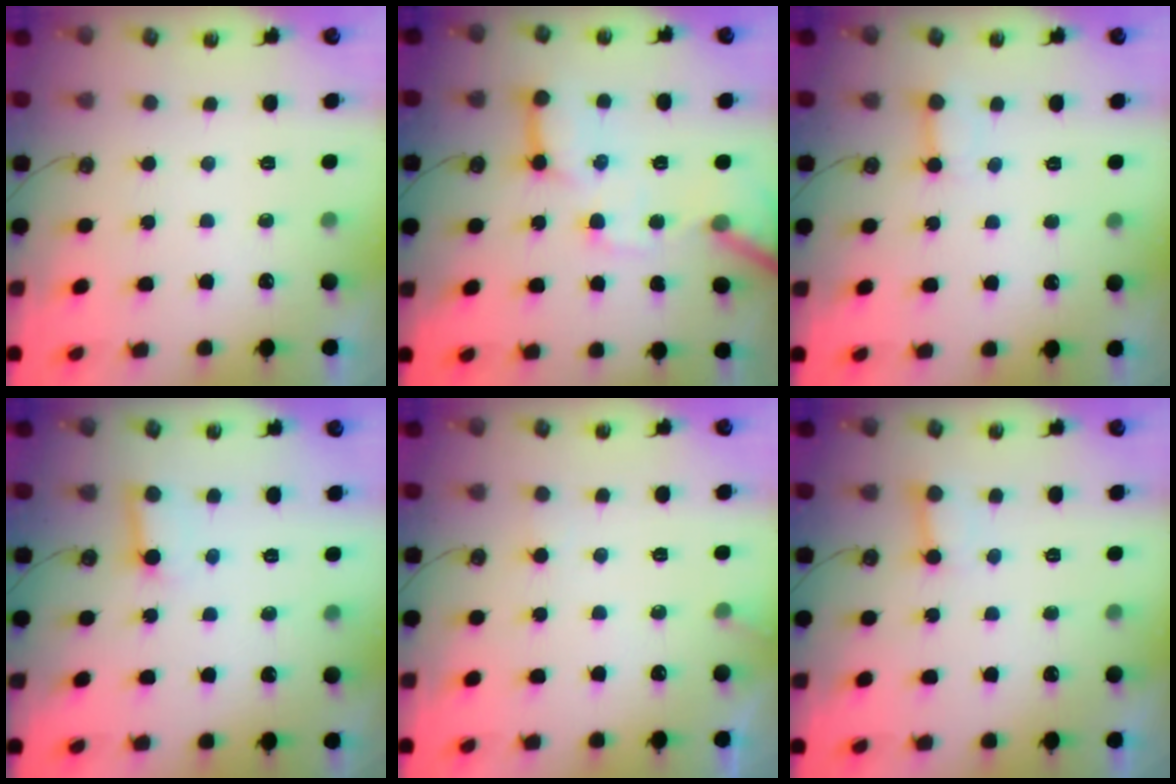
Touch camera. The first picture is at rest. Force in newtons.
{"total": 13.9, "press": 13.8, "slide": 1.7}
{"total": 3.3, "press": 3.3, "slide": 0.4}
{"total": 3.9, "press": 3.9, "slide": 0.2}
{"total": 5.8, "press": 5.8, "slide": 0.4}
{"total": 5.0, "press": 4.9, "slide": 0.8}